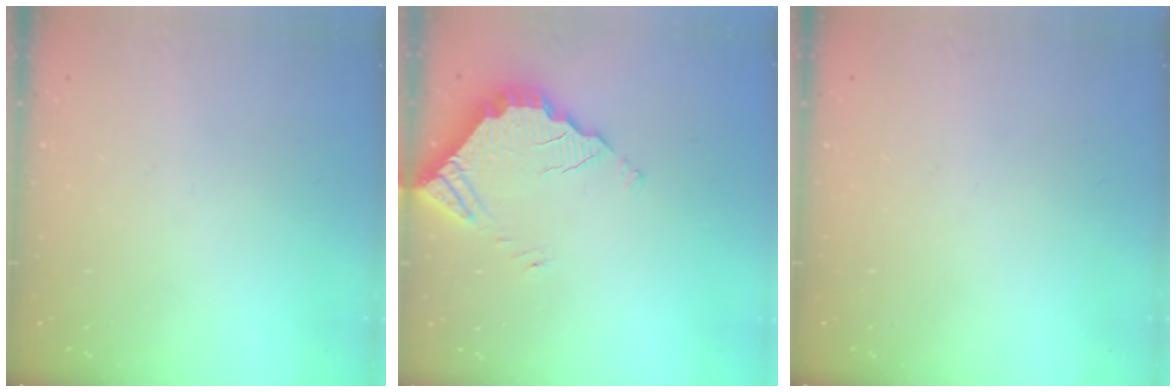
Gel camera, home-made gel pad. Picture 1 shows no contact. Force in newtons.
{"total": 3.5, "press": 3.5, "slide": 0.2}
{"total": 0.0}